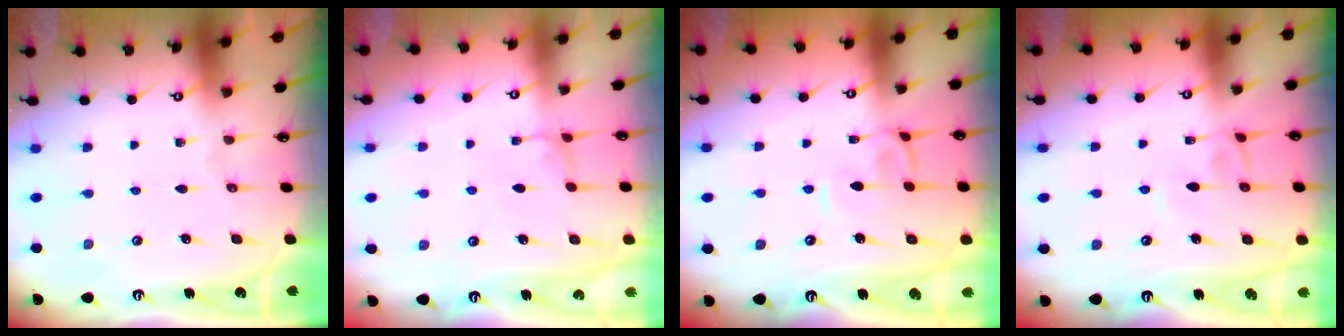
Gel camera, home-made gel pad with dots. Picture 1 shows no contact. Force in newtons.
{"total": 2.4, "press": 2.4, "slide": 0.3}
{"total": 2.4, "press": 2.4, "slide": 0.6}
{"total": 4.0, "press": 4.0, "slide": 0.0}